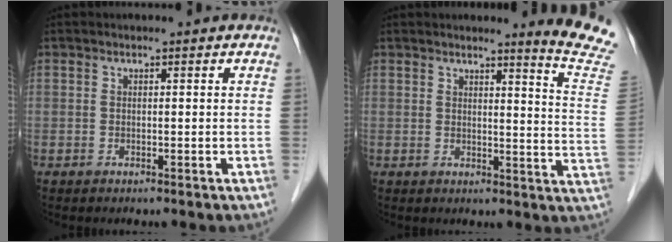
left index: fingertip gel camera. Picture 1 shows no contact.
{"total": 9.5, "force": [8.8, -1.8, 3.1], "torque": [-0.032, -0.090, 0.081]}